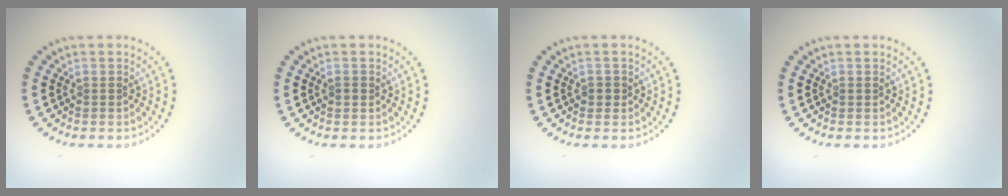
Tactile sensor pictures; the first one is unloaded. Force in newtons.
{"total": 0.9, "press": 0.9, "slide": 0.3}
{"total": 0.9, "press": 0.8, "slide": 0.4}
{"total": 0.5, "press": 0.5, "slide": 0.1}